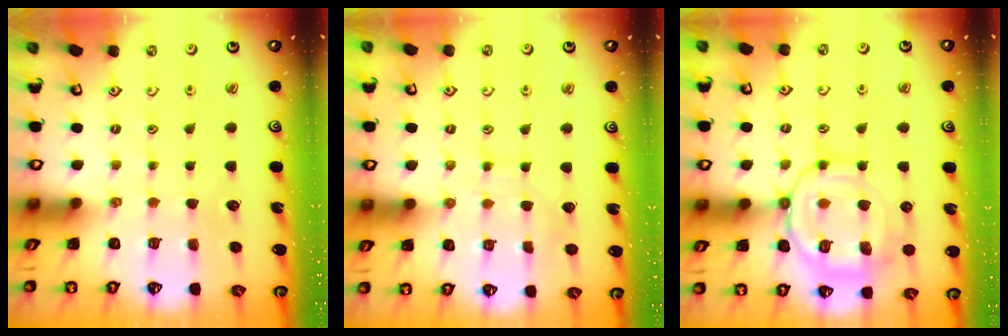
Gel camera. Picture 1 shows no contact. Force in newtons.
{"total": 4.2, "press": 4.2, "slide": 0.3}
{"total": 13.4, "press": 13.4, "slide": 1.2}